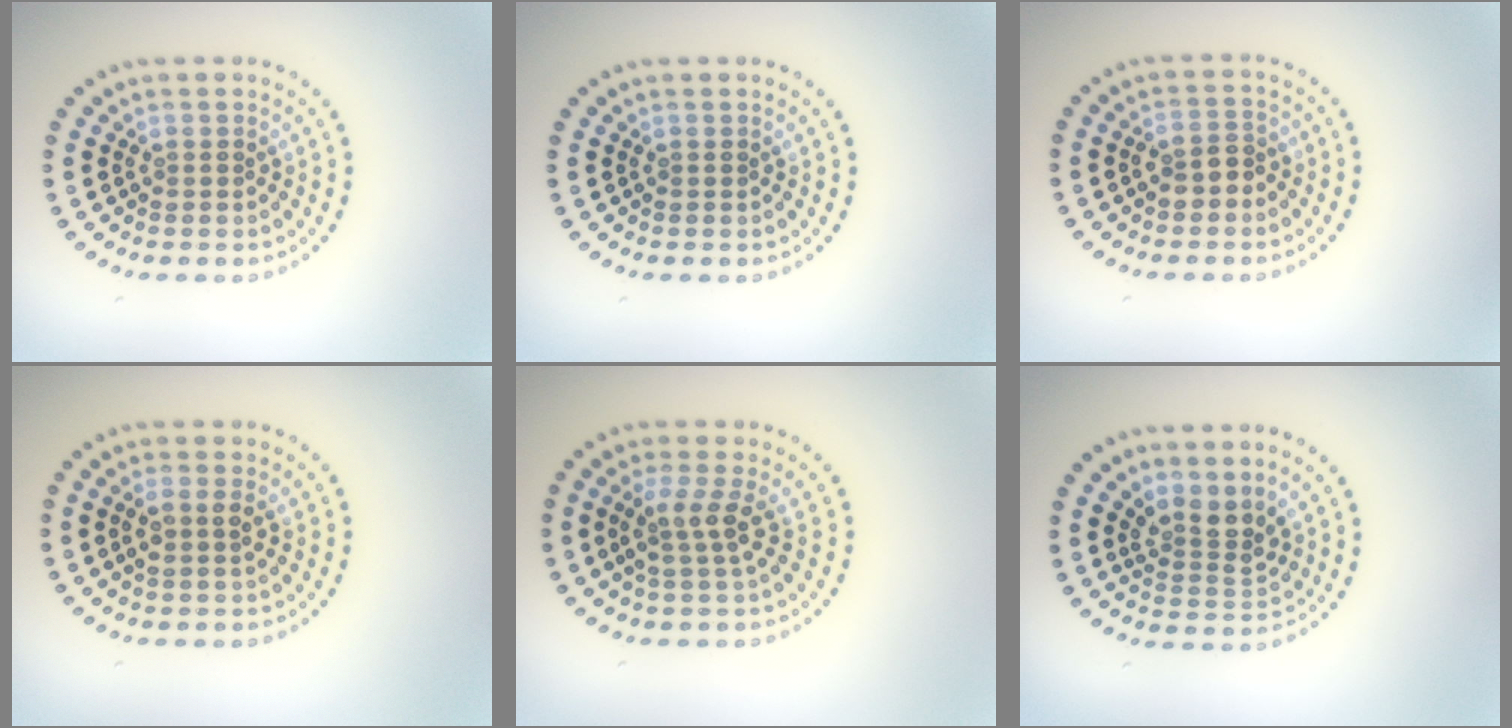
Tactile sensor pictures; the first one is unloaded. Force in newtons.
{"total": 0.0}
{"total": 2.1, "press": 2.0, "slide": 0.6}
{"total": 1.8, "press": 1.7, "slide": 0.6}
{"total": 2.7, "press": 2.0, "slide": 1.8}
{"total": 2.8, "press": 2.1, "slide": 1.8}